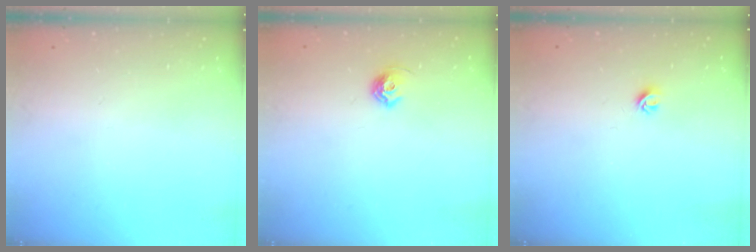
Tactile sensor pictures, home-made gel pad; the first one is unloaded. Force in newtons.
{"total": 6.1, "press": 6.0, "slide": 1.1}
{"total": 5.0, "press": 4.9, "slide": 0.7}